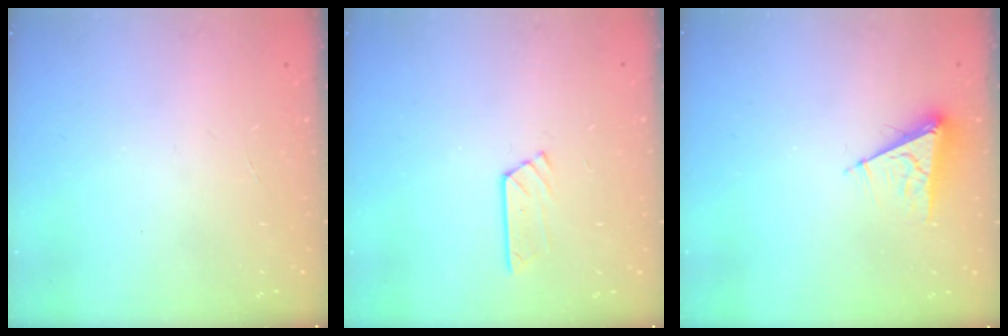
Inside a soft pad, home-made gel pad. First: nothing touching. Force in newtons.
{"total": 4.7, "press": 4.7, "slide": 0.5}
{"total": 6.2, "press": 6.2, "slide": 0.5}